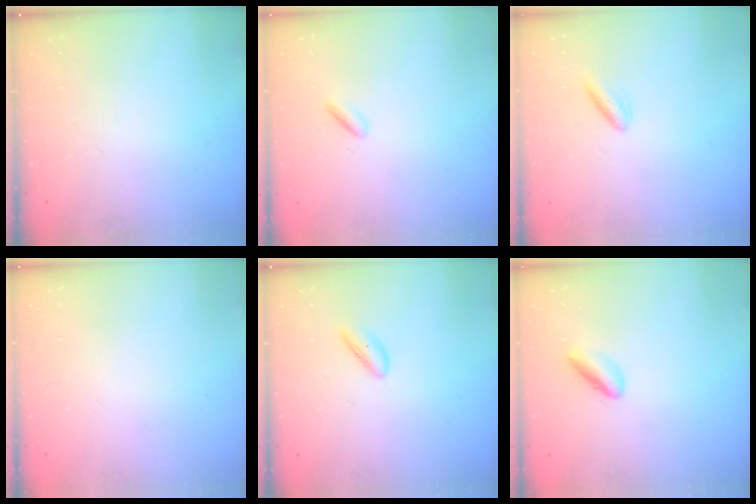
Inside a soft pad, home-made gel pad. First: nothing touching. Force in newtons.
{"total": 1.5, "press": 1.3, "slide": 0.7}
{"total": 2.8, "press": 2.4, "slide": 1.4}
{"total": 2.1, "press": 2.1, "slide": 0.1}
{"total": 5.0, "press": 4.8, "slide": 1.4}
{"total": 2.9, "press": 2.9, "slide": 0.5}